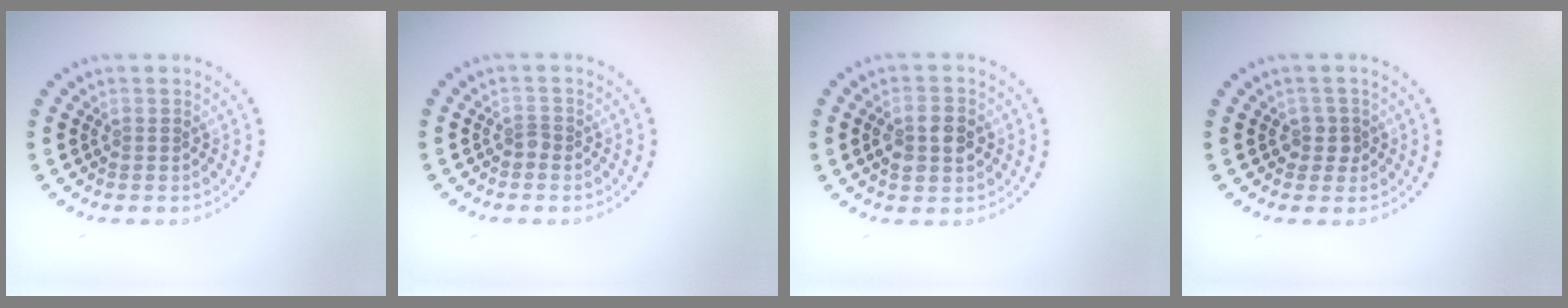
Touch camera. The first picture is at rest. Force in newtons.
{"total": 0.8, "press": 0.5, "slide": 0.6}
{"total": 2.8, "press": 2.8, "slide": 0.1}
{"total": 1.5, "press": 1.3, "slide": 0.8}